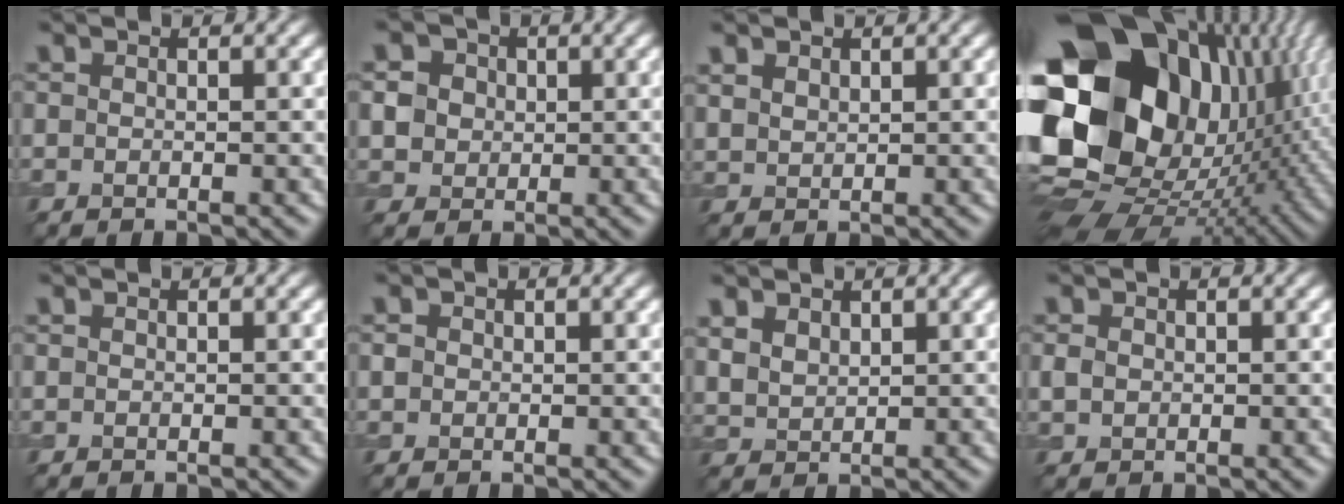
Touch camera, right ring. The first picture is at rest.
{"total": 4.0, "force": [1.1, 3.5, 1.5], "torque": [-0.034, 0.011, 0.018]}
{"total": 1.7, "force": [1.2, 1.0, 0.6], "torque": [-0.015, -0.001, 0.026]}
{"total": 23.5, "force": [2.7, 18.5, 14.2], "torque": [-0.272, -0.034, 0.023]}
{"total": 0.0}
{"total": 0.8, "force": [0.0, 0.8, 0.2], "torque": [-0.001, -0.001, -0.003]}
{"total": 2.5, "force": [1.5, 1.7, 1.2], "torque": [-0.032, -0.002, 0.033]}
{"total": 1.3, "force": [0.1, 1.1, 0.7], "torque": [-0.013, 0.000, 0.000]}